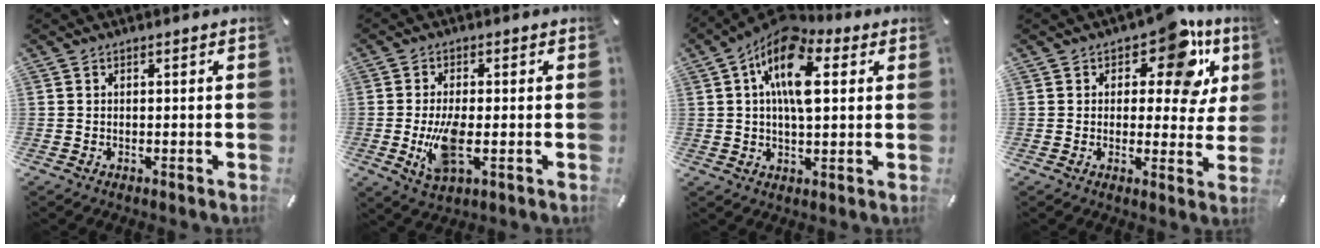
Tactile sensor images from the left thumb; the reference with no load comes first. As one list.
[{"total": 8.4, "force": [-1.2, 3.5, 7.5], "torque": [-0.166, -0.015, -0.021]}, {"total": 14.9, "force": [4.7, 7.4, 12.1], "torque": [-0.226, -0.010, 0.081]}, {"total": 13.4, "force": [7.1, 6.6, 9.1], "torque": [-0.114, -0.041, 0.118]}]